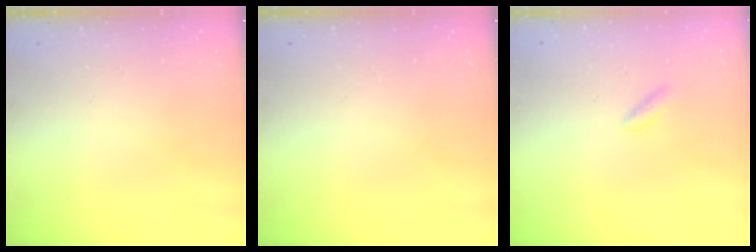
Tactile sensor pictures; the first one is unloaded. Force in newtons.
{"total": 0.0}
{"total": 1.9, "press": 1.8, "slide": 0.8}